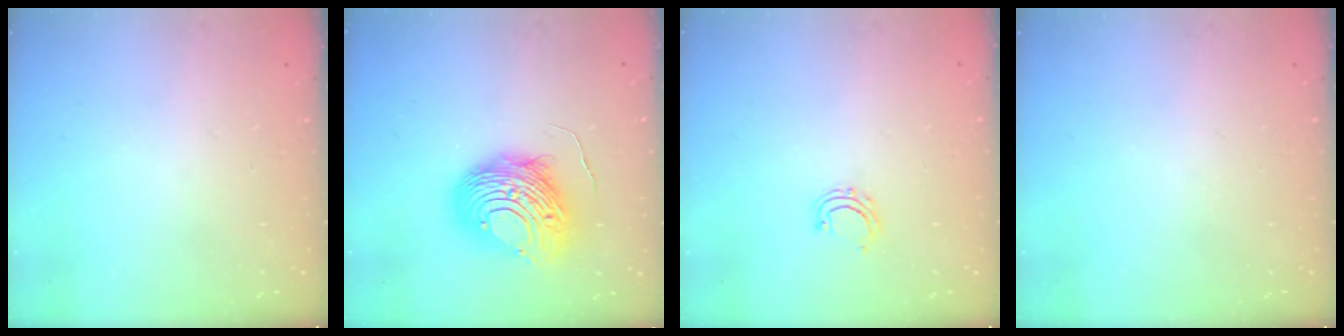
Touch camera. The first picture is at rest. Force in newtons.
{"total": 13.6, "press": 13.5, "slide": 1.3}
{"total": 5.1, "press": 5.1, "slide": 0.7}
{"total": 0.0}